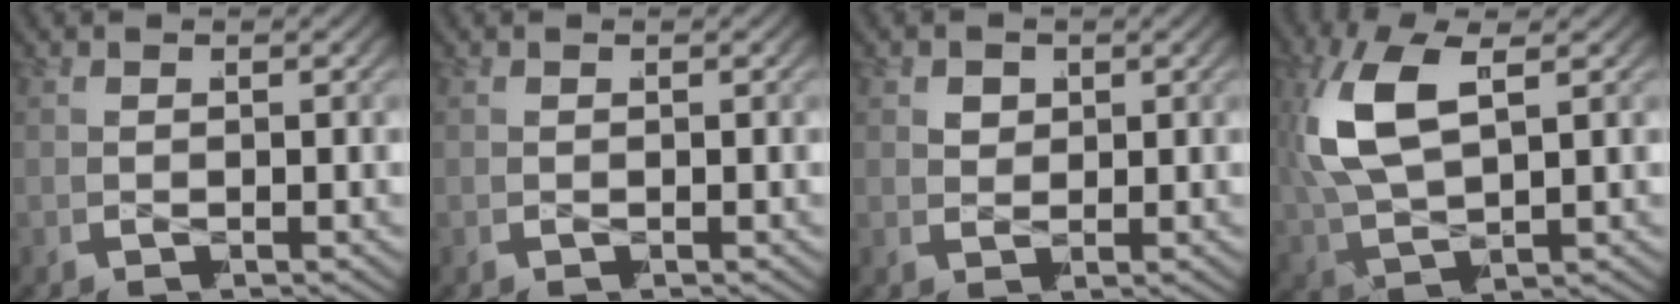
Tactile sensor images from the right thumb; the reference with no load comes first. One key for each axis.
{"total": 0.0}
{"total": 1.5, "fx": 0.7, "fy": 1.2, "fz": 0.6, "tx": -0.004, "ty": -0.009, "tz": 0.018}
{"total": 8.6, "fx": 1.2, "fy": 5.6, "fz": 6.4, "tx": -0.174, "ty": -0.015, "tz": 0.033}